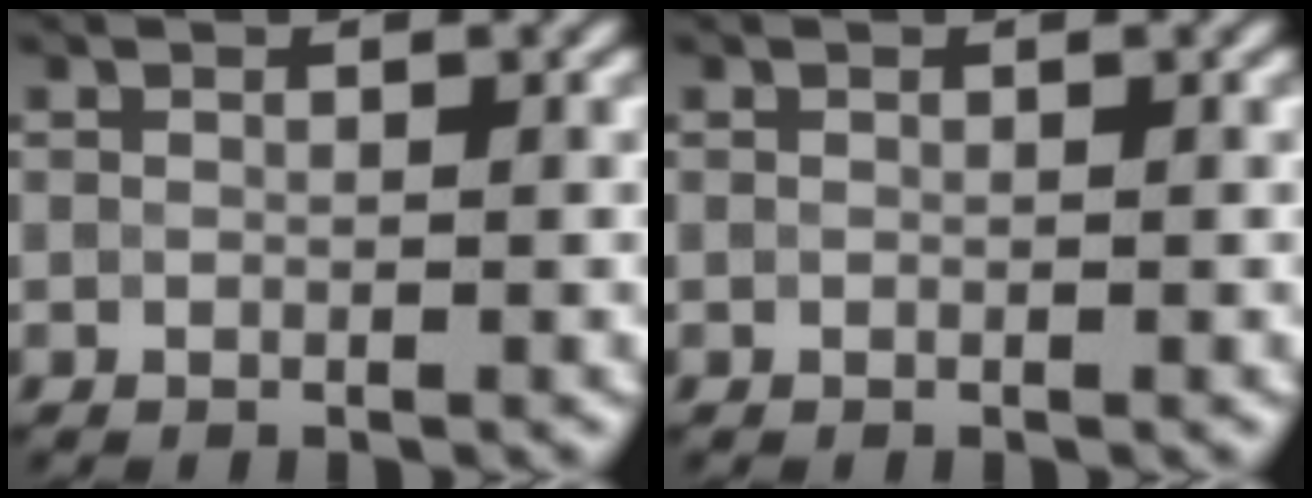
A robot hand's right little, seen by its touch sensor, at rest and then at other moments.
{"total": 0.0}